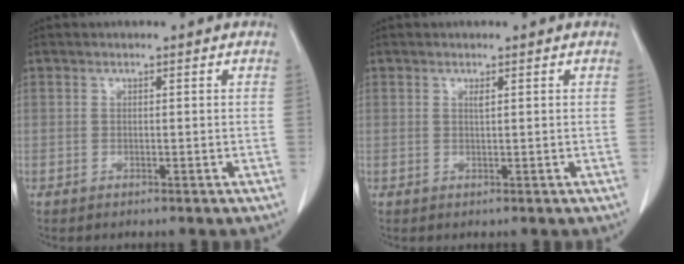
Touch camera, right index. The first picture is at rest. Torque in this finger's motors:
{"motor_torque": [0.02, 0.03, 0.00, 0.00]}